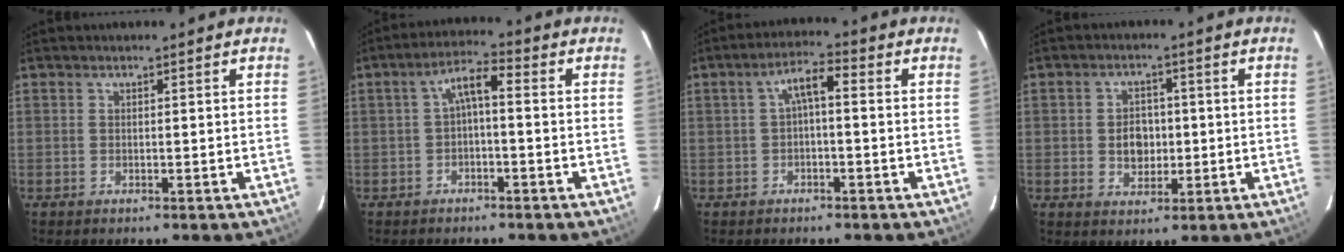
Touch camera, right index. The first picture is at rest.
{"total": 4.4, "force": [-0.8, 1.4, 4.1], "torque": [-0.083, 0.017, -0.013]}
{"total": 4.2, "force": [-0.4, 1.3, 4.0], "torque": [-0.076, 0.016, -0.003]}
{"total": 5.2, "force": [-0.3, 4.1, 3.1], "torque": [-0.055, 0.008, 0.001]}